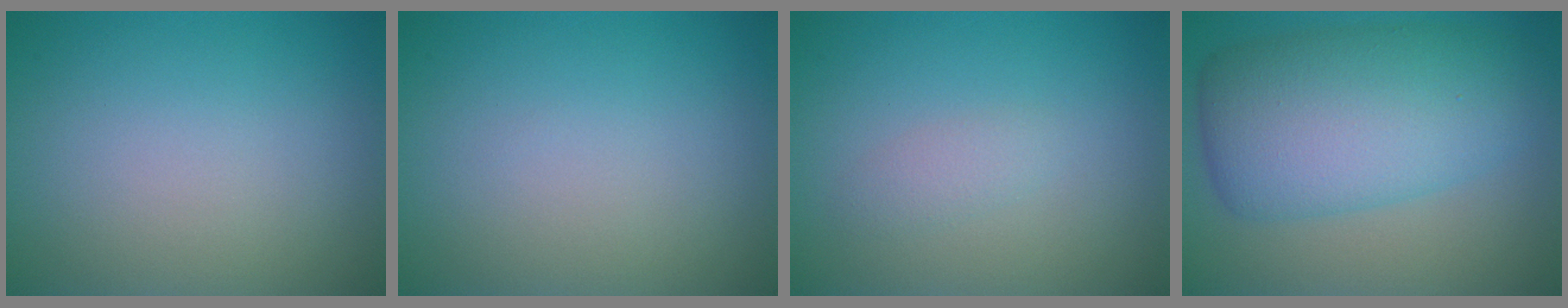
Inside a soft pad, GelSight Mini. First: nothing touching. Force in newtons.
{"total": 0.0}
{"total": 1.2, "press": 1.2, "slide": 0.1}
{"total": 9.3, "press": 9.3, "slide": 0.1}